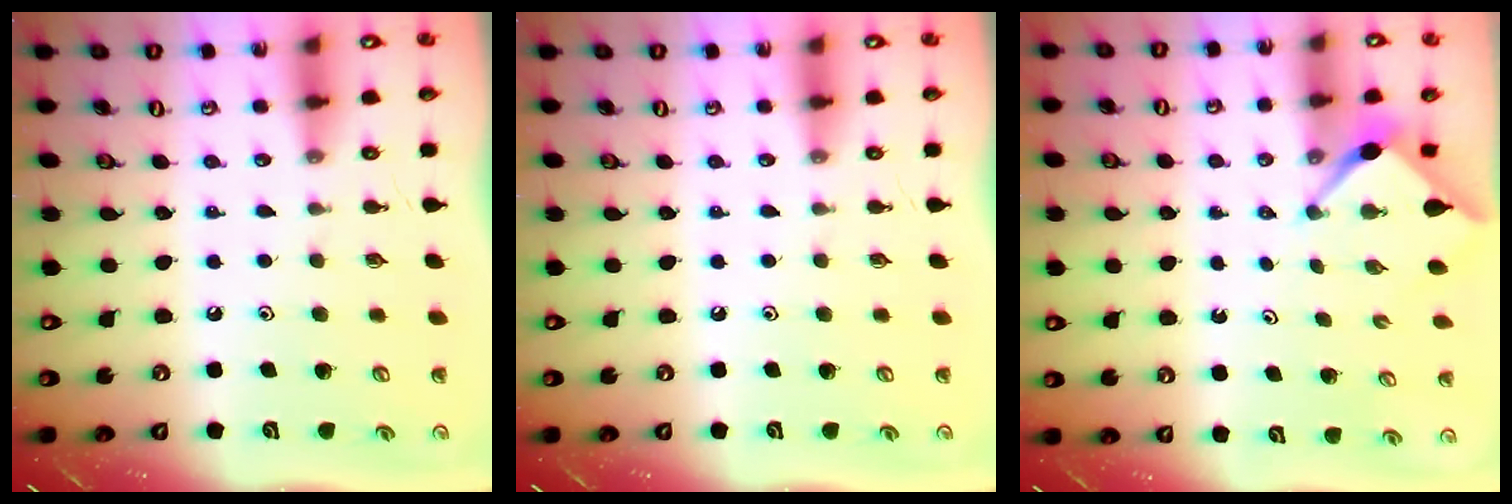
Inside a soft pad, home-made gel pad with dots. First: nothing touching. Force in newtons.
{"total": 0.0}
{"total": 2.6, "press": 2.6, "slide": 0.3}